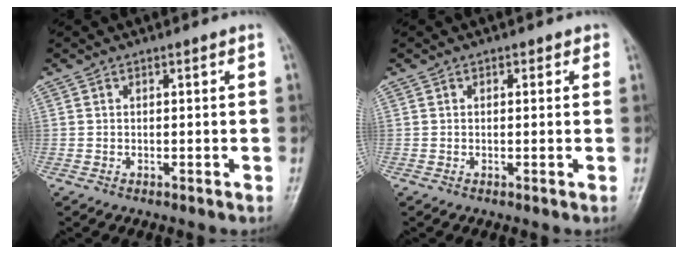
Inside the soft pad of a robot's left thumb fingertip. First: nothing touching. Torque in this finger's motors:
{"motor_torque": [-0.09, 0.01, -0.13, -0.02, 0.01]}